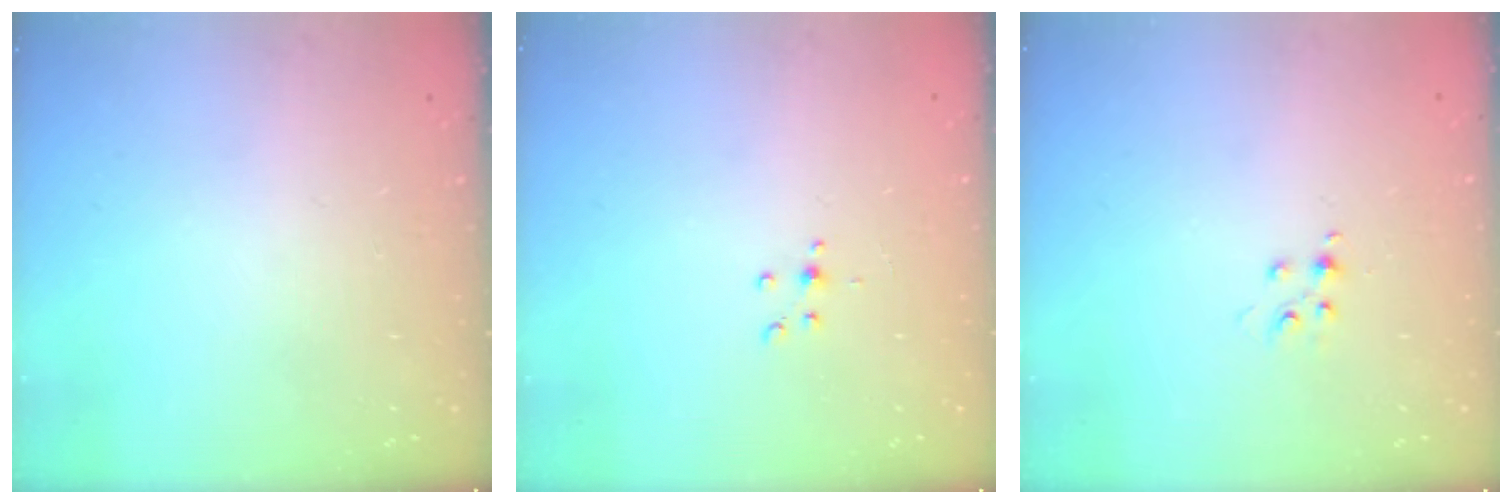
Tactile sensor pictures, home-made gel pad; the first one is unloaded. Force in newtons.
{"total": 4.0, "press": 3.9, "slide": 0.9}
{"total": 4.3, "press": 4.3, "slide": 0.4}